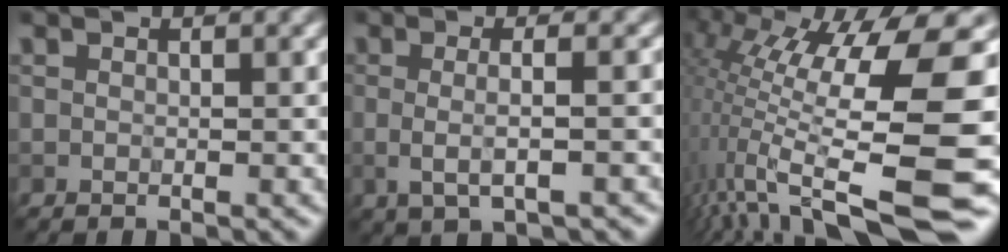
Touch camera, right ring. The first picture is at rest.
{"total": 3.6, "force": [-0.3, 1.1, 3.4], "torque": [-0.058, -0.005, -0.003]}
{"total": 16.0, "force": [-0.5, 3.6, 15.5], "torque": [-0.270, 0.011, 0.010]}